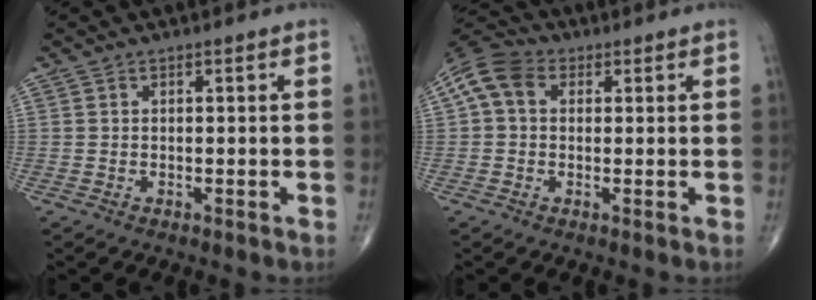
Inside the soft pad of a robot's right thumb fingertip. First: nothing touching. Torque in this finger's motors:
{"motor_torque": [0.25, 0.83, 0.21, -0.26, 0.06]}